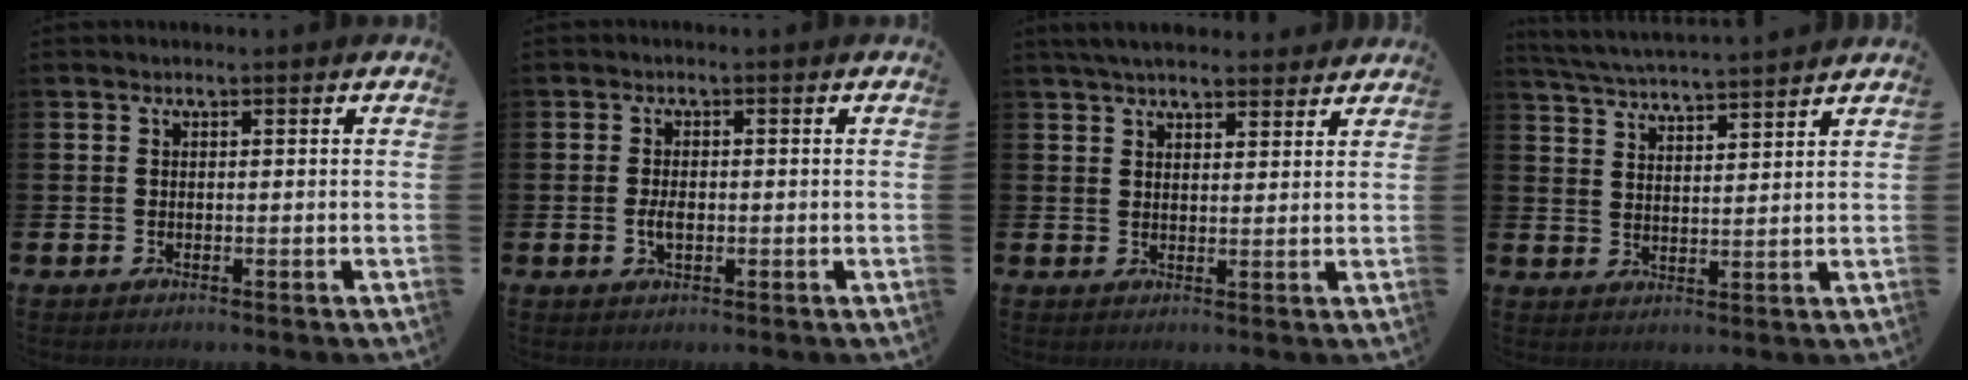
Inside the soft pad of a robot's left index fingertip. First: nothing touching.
{"total": 2.3, "force": [-0.4, 1.2, 1.9], "torque": [-0.032, 0.001, -0.008]}
{"total": 4.4, "force": [4.1, 1.0, 1.1], "torque": [-0.027, -0.012, 0.076]}
{"total": 5.0, "force": [5.0, -0.2, 0.7], "torque": [-0.035, -0.033, 0.088]}